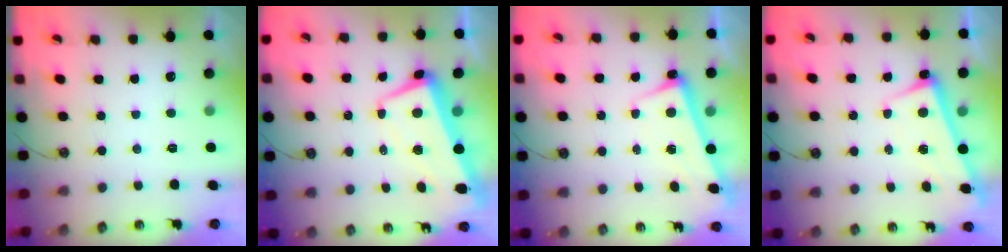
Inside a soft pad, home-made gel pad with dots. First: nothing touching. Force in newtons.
{"total": 6.2, "press": 5.8, "slide": 2.4}
{"total": 2.5, "press": 2.5, "slide": 0.7}
{"total": 2.6, "press": 2.5, "slide": 0.7}